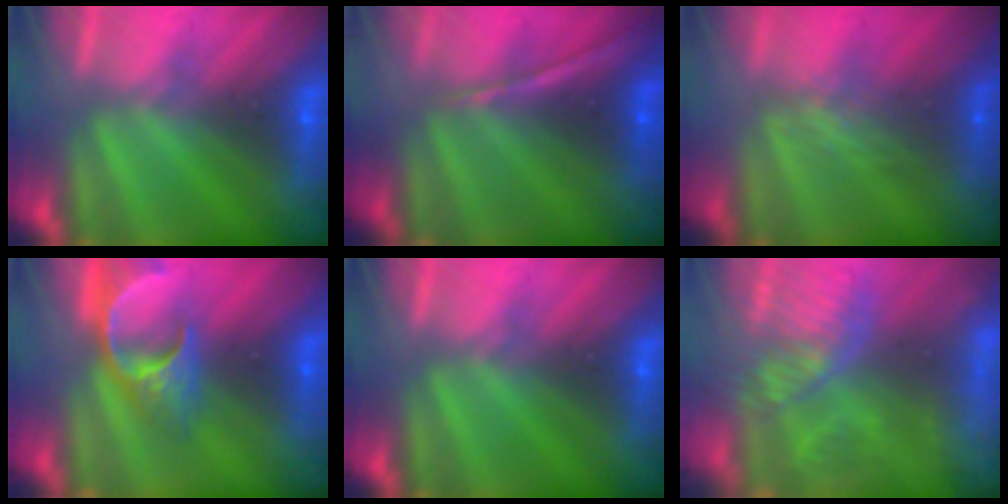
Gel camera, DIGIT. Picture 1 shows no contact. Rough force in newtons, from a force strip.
{"total": 1.3}
{"total": 2.4}
{"total": 4.9}
{"total": 0.0}
{"total": 9.1}